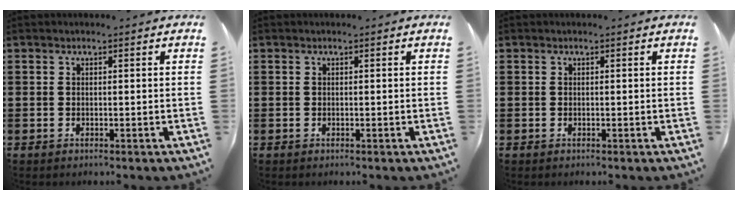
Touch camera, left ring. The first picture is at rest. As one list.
[{"total": 0.0}, {"total": 0.0}]